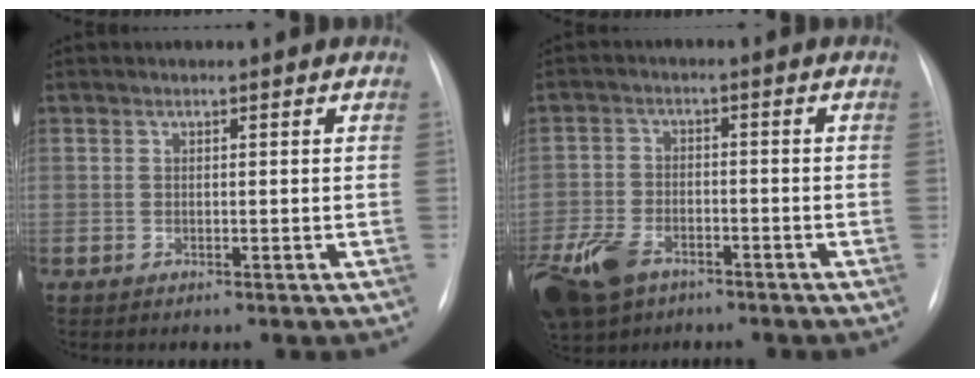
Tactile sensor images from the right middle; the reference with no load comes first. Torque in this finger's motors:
{"motor_torque": [0.89, -0.84, 0.26, 0.07]}